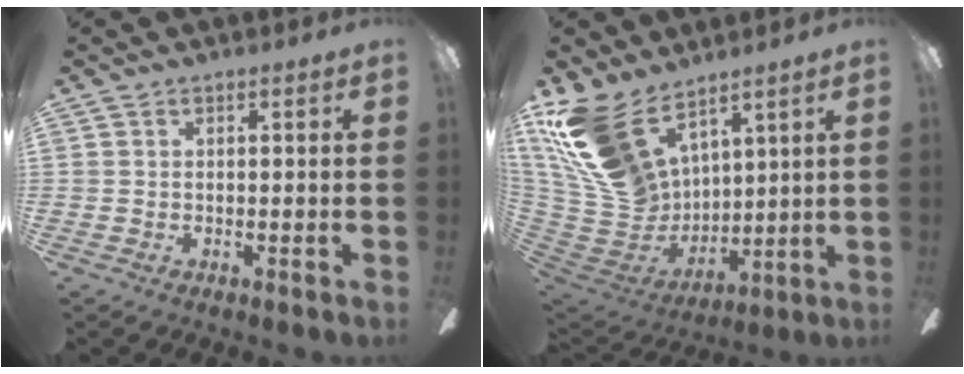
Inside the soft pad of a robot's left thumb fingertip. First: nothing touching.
{"total": 19.9, "force": [13.0, 11.3, 10.1], "torque": [-0.248, -0.073, 0.245]}